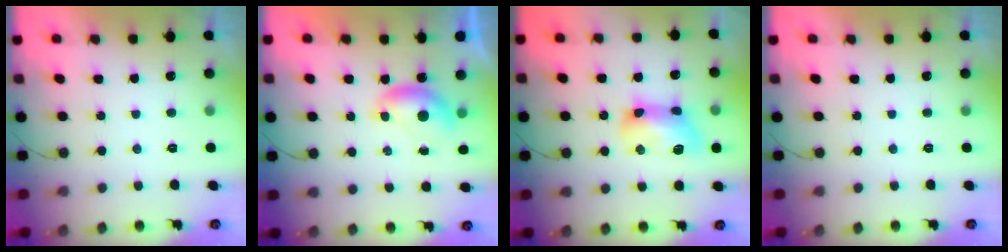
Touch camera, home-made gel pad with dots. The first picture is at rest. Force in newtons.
{"total": 6.1, "press": 6.1, "slide": 0.9}
{"total": 12.1, "press": 12.1, "slide": 0.6}
{"total": 0.0}